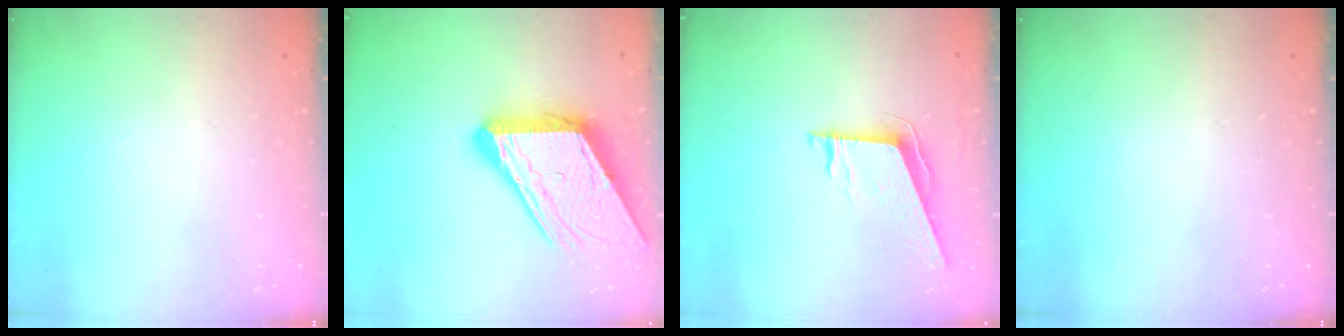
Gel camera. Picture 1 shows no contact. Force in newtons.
{"total": 16.3, "press": 16.2, "slide": 1.9}
{"total": 8.4, "press": 7.9, "slide": 2.9}
{"total": 0.0}